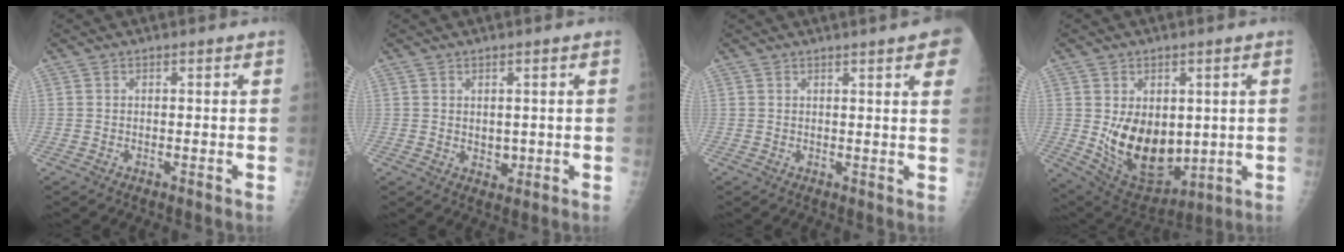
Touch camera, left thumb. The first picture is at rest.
{"total": 2.5, "force": [0.3, 1.9, 1.6], "torque": [-0.011, -0.006, 0.012]}
{"total": 8.2, "force": [4.8, 0.9, 6.6], "torque": [-0.067, -0.003, 0.046]}
{"total": 14.8, "force": [0.3, 9.9, 11.0], "torque": [-0.129, -0.029, 0.037]}